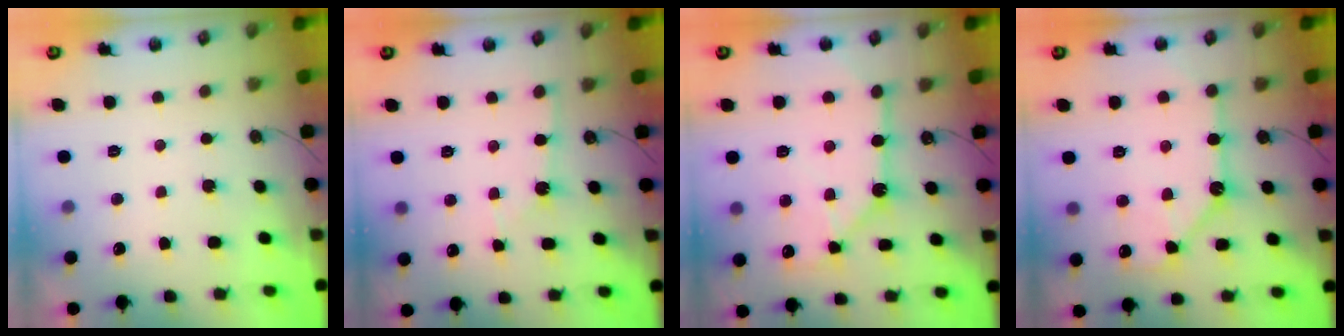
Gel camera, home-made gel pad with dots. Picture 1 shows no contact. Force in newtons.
{"total": 2.2, "press": 2.2, "slide": 0.4}
{"total": 12.8, "press": 12.7, "slide": 1.5}
{"total": 12.8, "press": 12.8, "slide": 1.2}